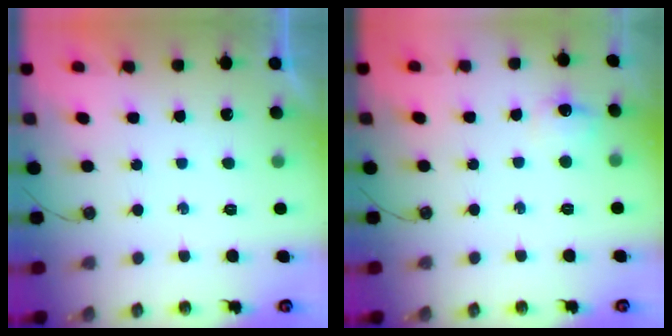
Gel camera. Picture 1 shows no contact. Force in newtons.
{"total": 7.3, "press": 7.2, "slide": 1.0}